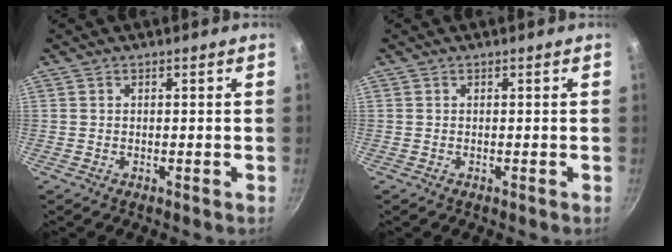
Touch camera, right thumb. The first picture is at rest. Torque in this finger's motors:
{"motor_torque": [0.06, -0.10, 0.05, 0.70, 0.08]}